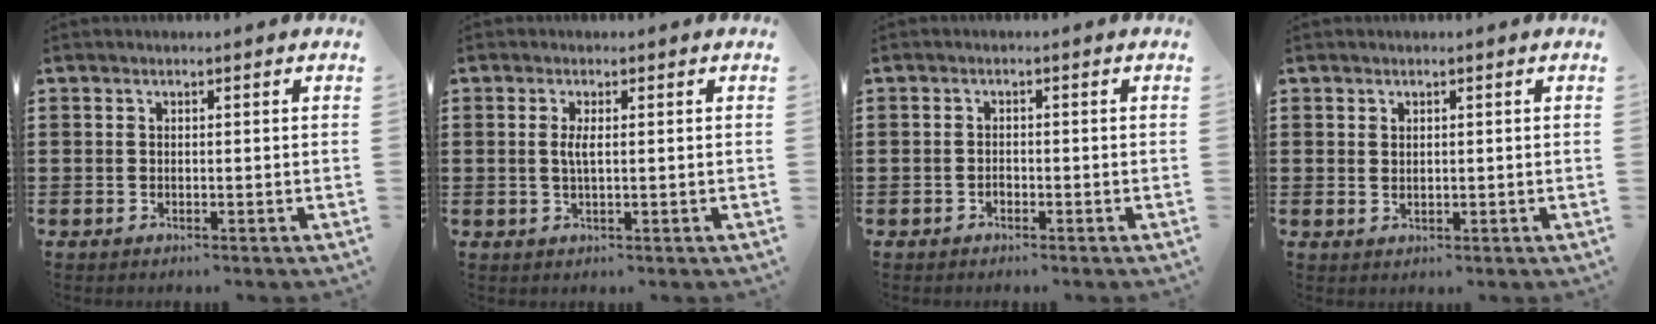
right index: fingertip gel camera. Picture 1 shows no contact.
{"total": 2.0, "force": [0.2, 0.3, 2.0], "torque": [-0.040, -0.003, 0.002]}
{"total": 0.8, "force": [-0.5, 0.6, 0.2], "torque": [-0.005, 0.000, -0.011]}
{"total": 1.1, "force": [0.9, 0.6, 0.2], "torque": [-0.006, 0.004, 0.016]}